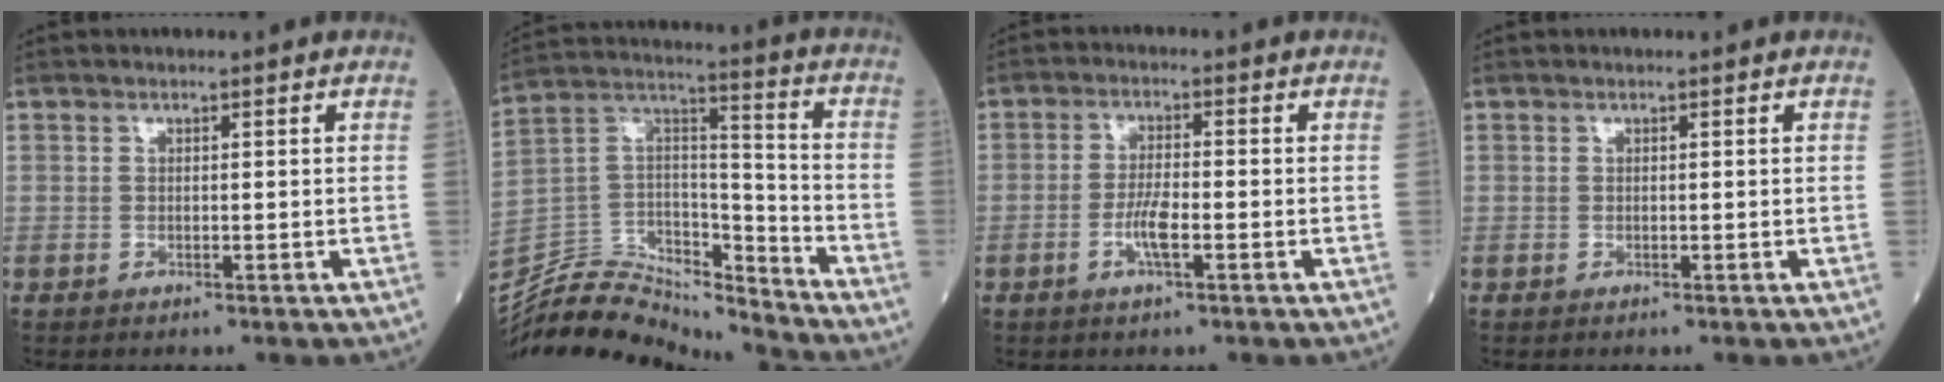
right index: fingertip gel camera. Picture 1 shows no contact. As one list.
[{"total": 18.9, "force": [-18.4, 3.5, 2.5], "torque": [-0.051, 0.058, -0.313]}, {"total": 4.2, "force": [-1.5, 0.7, 3.9], "torque": [-0.078, -0.001, -0.031]}, {"total": 0.0}]